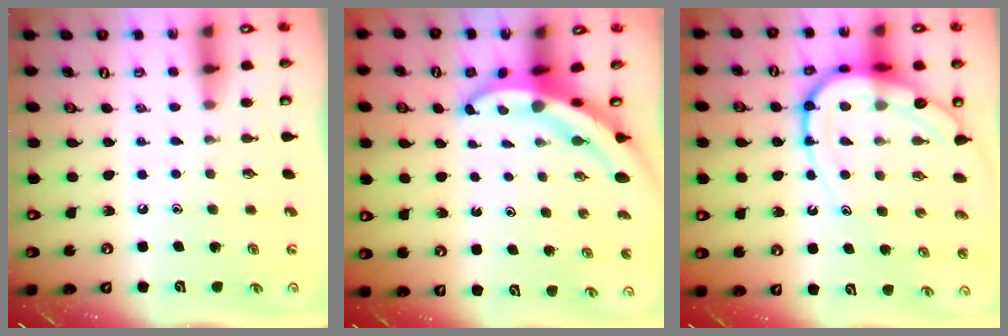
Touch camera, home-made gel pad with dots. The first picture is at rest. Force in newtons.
{"total": 4.6, "press": 4.6, "slide": 0.6}
{"total": 14.0, "press": 14.0, "slide": 1.1}